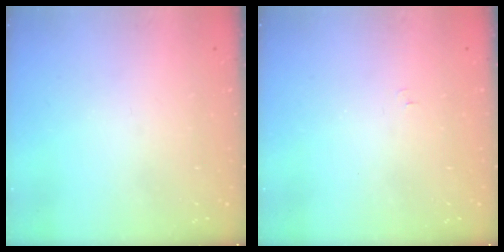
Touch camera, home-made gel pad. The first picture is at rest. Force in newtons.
{"total": 3.7, "press": 3.7, "slide": 0.5}